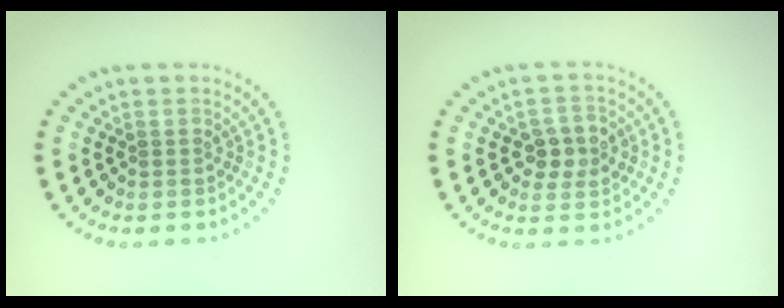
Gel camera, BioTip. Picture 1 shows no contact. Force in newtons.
{"total": 2.7, "press": 2.7, "slide": 0.4}